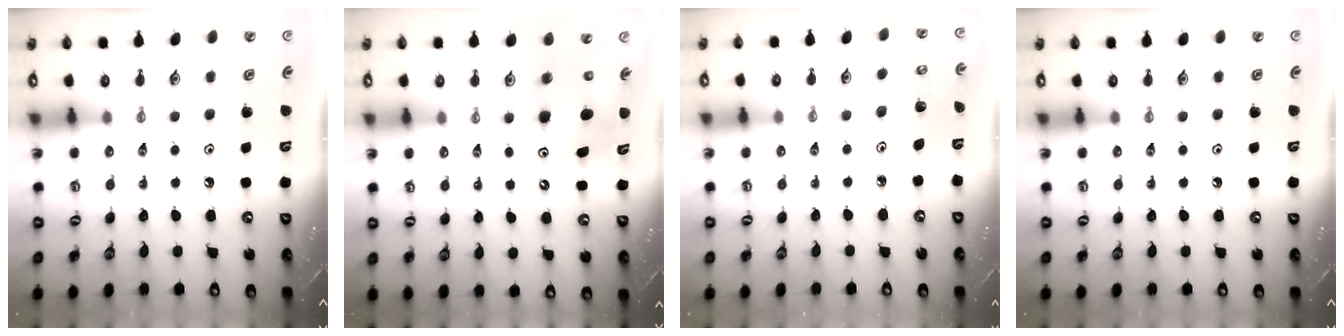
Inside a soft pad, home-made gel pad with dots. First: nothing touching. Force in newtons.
{"total": 8.0, "press": 7.8, "slide": 1.8}
{"total": 2.8, "press": 2.8, "slide": 0.2}
{"total": 0.0}